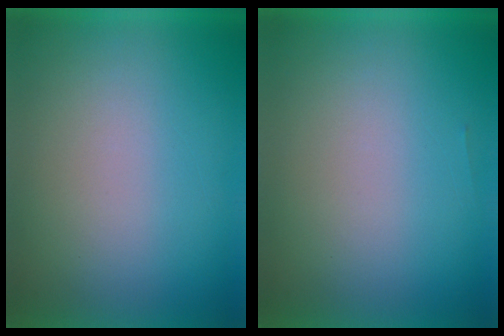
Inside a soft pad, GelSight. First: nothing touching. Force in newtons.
{"total": 1.2}